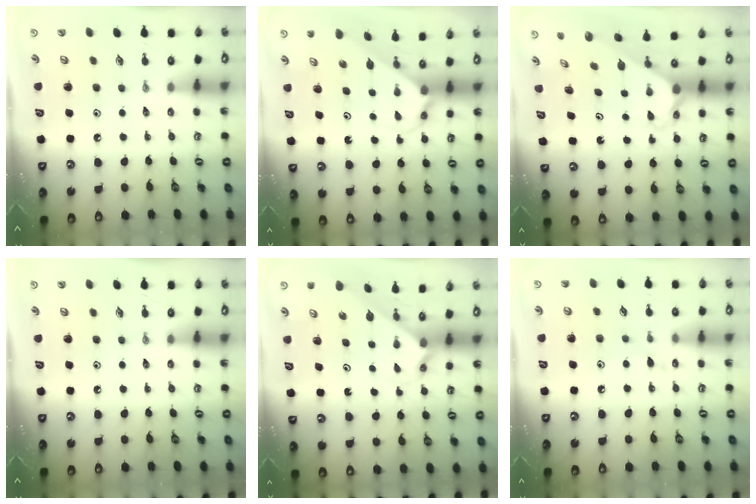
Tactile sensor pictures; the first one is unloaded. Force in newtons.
{"total": 2.7, "press": 2.7, "slide": 0.2}
{"total": 2.5, "press": 2.5, "slide": 0.1}
{"total": 0.0}
{"total": 2.2, "press": 2.2, "slide": 0.2}
{"total": 5.5, "press": 5.5, "slide": 0.6}